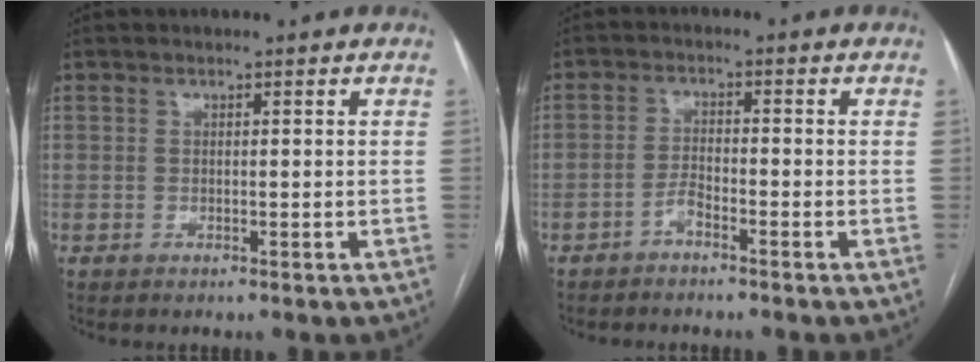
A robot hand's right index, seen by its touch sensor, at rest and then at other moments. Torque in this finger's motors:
{"motor_torque": [0.05, 0.02, -0.16, -0.03]}